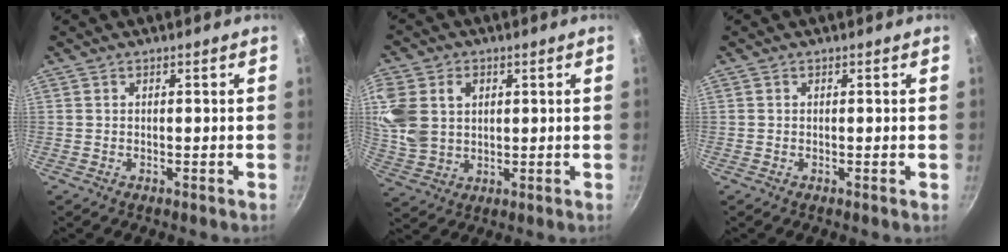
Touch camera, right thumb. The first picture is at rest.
{"total": 12.7, "force": [2.9, 9.7, 7.6], "torque": [-0.162, -0.007, 0.057]}
{"total": 0.0}